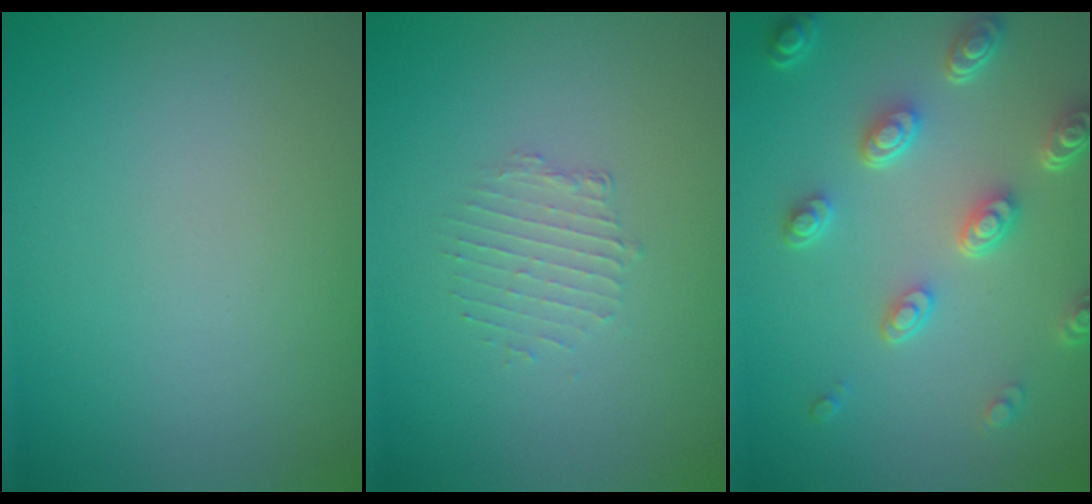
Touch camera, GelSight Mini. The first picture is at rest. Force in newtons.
{"total": 1.3, "press": 0.7, "slide": 1.1}
{"total": 5.2, "press": 3.8, "slide": 3.5}